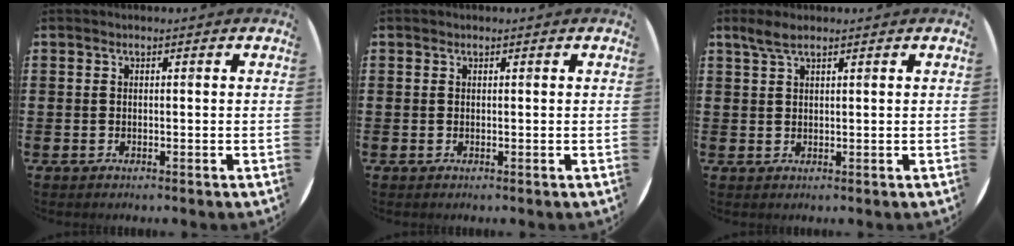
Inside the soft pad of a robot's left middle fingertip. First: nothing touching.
{"total": 0.0}
{"total": 2.4, "force": [1.9, 0.6, 1.4], "torque": [-0.030, 0.005, 0.033]}